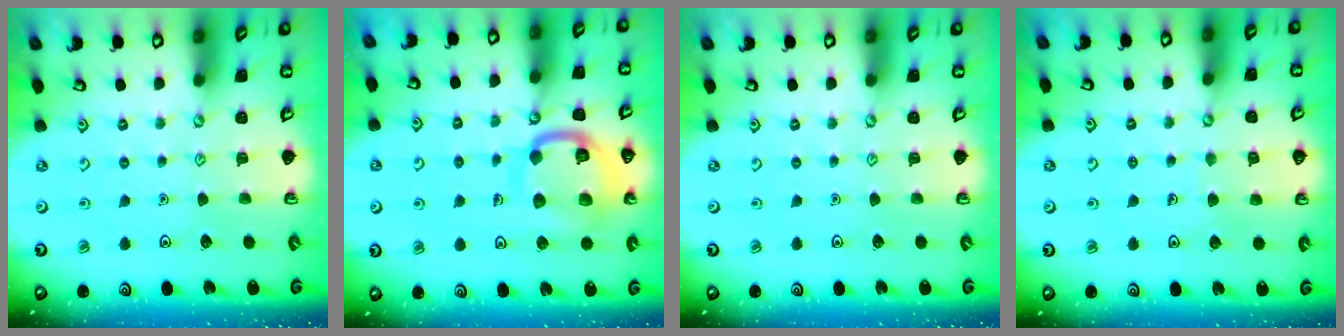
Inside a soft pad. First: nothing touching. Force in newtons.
{"total": 14.8, "press": 14.7, "slide": 1.6}
{"total": 0.0}
{"total": 4.2, "press": 4.2, "slide": 0.3}